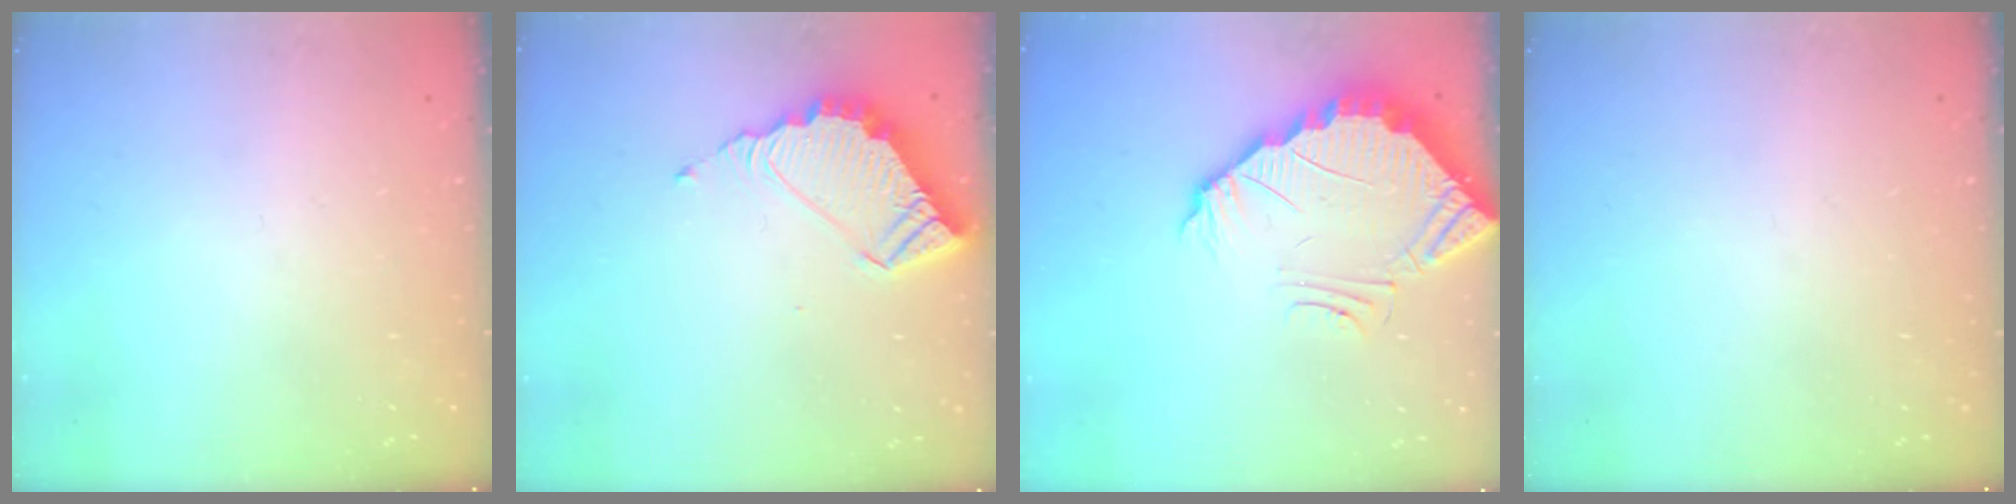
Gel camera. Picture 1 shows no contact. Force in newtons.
{"total": 7.9, "press": 7.9, "slide": 0.1}
{"total": 3.8, "press": 3.8, "slide": 0.2}
{"total": 0.0}